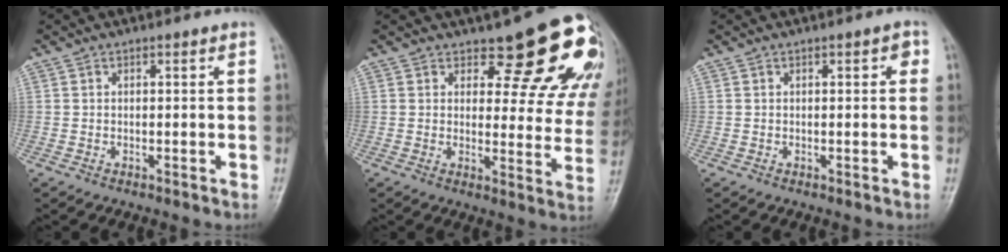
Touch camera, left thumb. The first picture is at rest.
{"total": 15.8, "force": [12.1, 6.1, 8.1], "torque": [-0.043, -0.086, 0.125]}
{"total": 1.6, "force": [0.5, 0.7, 1.4], "torque": [-0.014, 0.003, 0.003]}